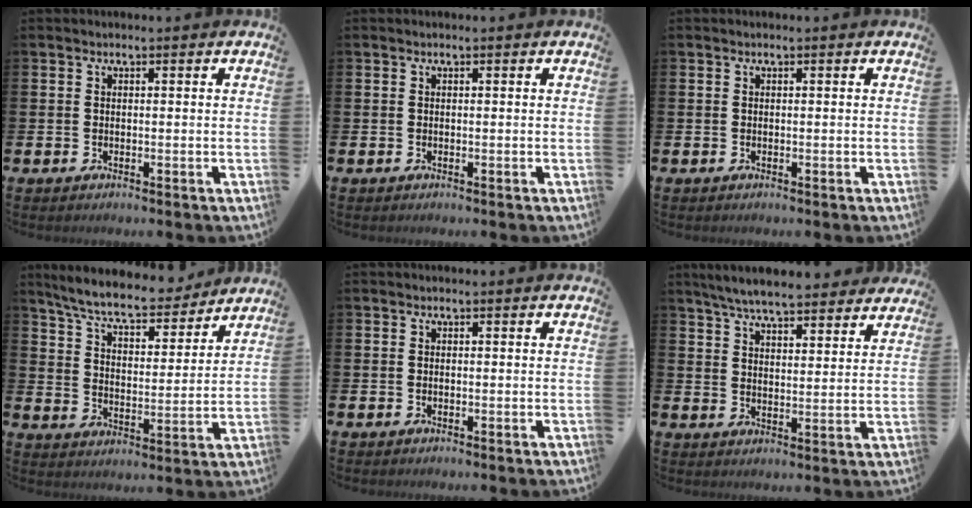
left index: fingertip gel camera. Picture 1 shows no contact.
{"total": 0.0}
{"total": 0.0}
{"total": 8.2, "force": [7.5, 1.3, 2.8], "torque": [-0.081, -0.051, 0.130]}
{"total": 0.0}
{"total": 6.7, "force": [6.4, 0.9, 1.9], "torque": [-0.054, -0.030, 0.114]}